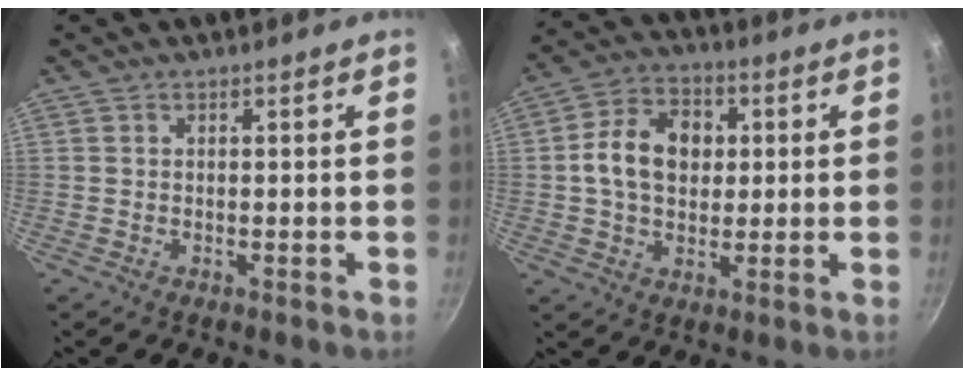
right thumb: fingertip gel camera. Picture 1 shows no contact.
{"total": 12.1, "force": [1.5, 8.9, 8.1], "torque": [-0.116, 0.015, 0.013]}